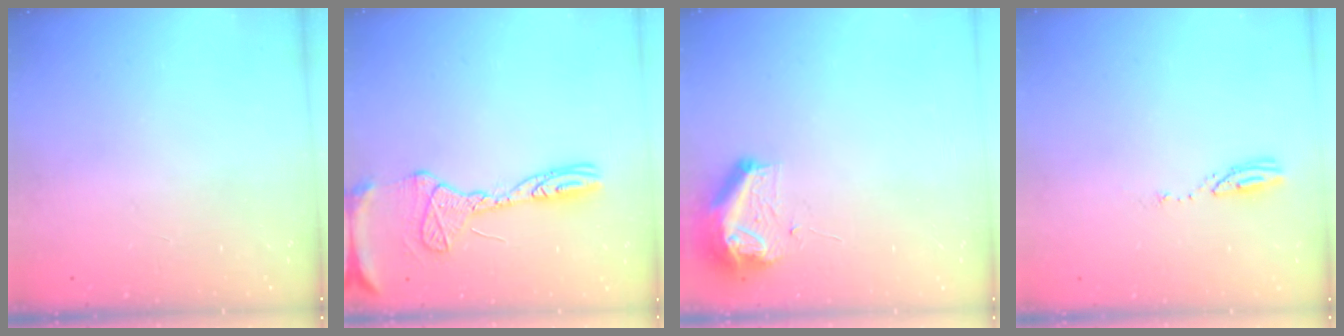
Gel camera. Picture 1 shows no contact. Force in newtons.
{"total": 14.7, "press": 14.6, "slide": 1.4}
{"total": 9.0, "press": 8.9, "slide": 1.1}
{"total": 4.1, "press": 4.1, "slide": 0.3}